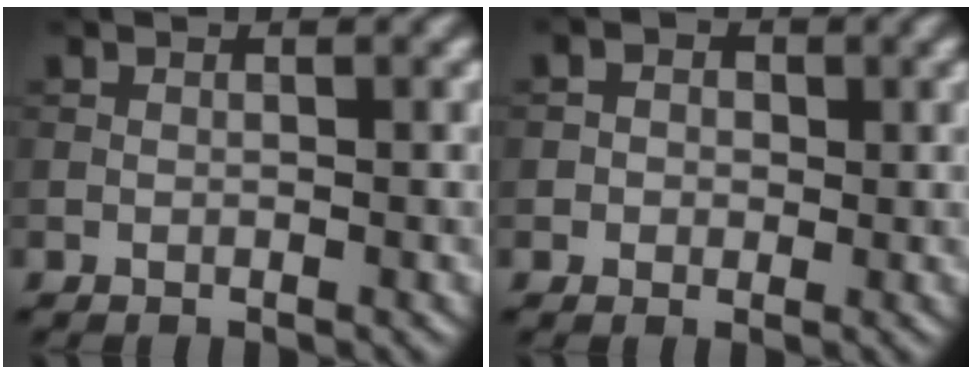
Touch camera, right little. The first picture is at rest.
{"total": 2.5, "force": [0.5, 2.3, 0.9], "torque": [0.000, -0.001, -0.008]}